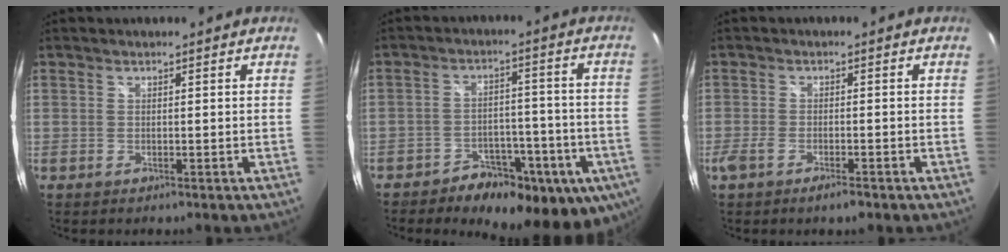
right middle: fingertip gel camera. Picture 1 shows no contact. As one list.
[{"total": 18.7, "force": [-10.9, 10.4, 11.2], "torque": [-0.173, -0.010, -0.140]}, {"total": 4.2, "force": [-2.8, 1.2, 2.9], "torque": [-0.070, -0.010, -0.054]}]